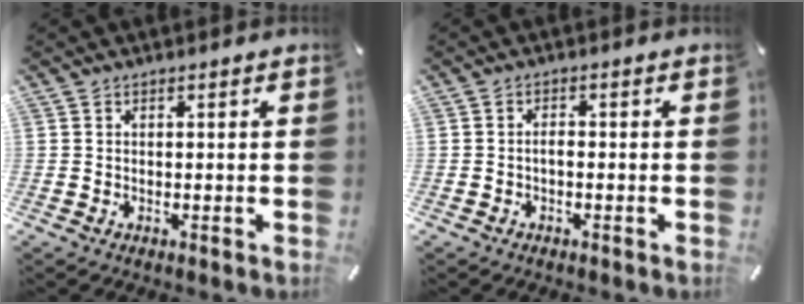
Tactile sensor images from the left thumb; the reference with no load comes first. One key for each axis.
{"total": 1.6, "fx": -0.6, "fy": 0.5, "fz": 1.4, "tx": -0.027, "ty": 0.002, "tz": -0.012}